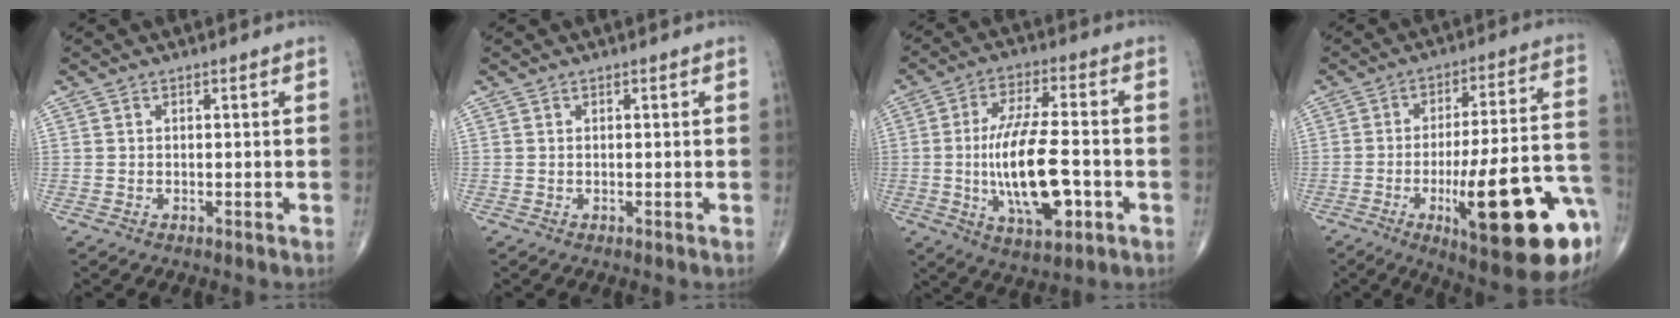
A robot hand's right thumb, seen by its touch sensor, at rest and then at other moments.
{"total": 0.0}
{"total": 15.9, "force": [-2.9, 5.9, 14.4], "torque": [-0.257, 0.010, -0.046]}
{"total": 25.6, "force": [-8.9, 6.0, 23.3], "torque": [-0.289, 0.024, -0.115]}